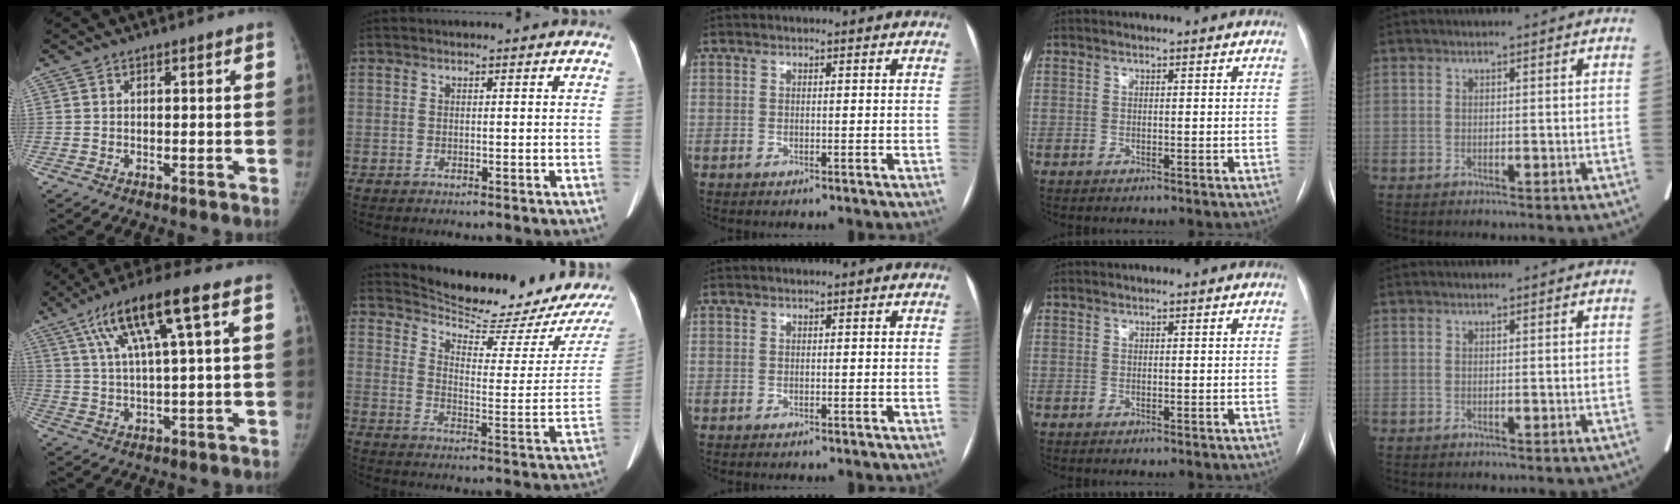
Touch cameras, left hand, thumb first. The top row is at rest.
{"thumb": {"total": 13.4, "force": [5.6, 1.6, 12.0], "torque": [-0.231, 0.005, 0.099]}, "index": {"total": 16.2, "force": [15.2, 0.8, 5.3], "torque": [-0.077, -0.070, 0.204]}}